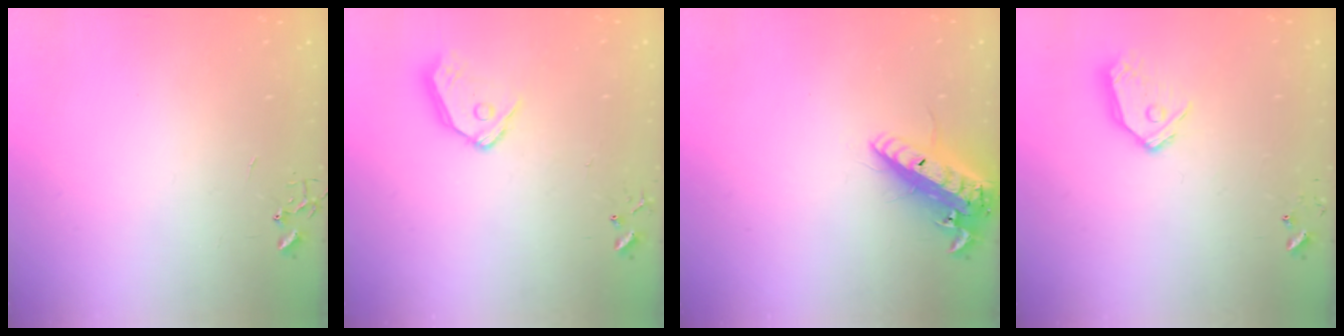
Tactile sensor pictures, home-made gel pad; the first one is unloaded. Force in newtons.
{"total": 11.5, "press": 11.4, "slide": 1.7}
{"total": 17.1, "press": 16.8, "slide": 3.3}
{"total": 11.6, "press": 11.6, "slide": 1.4}